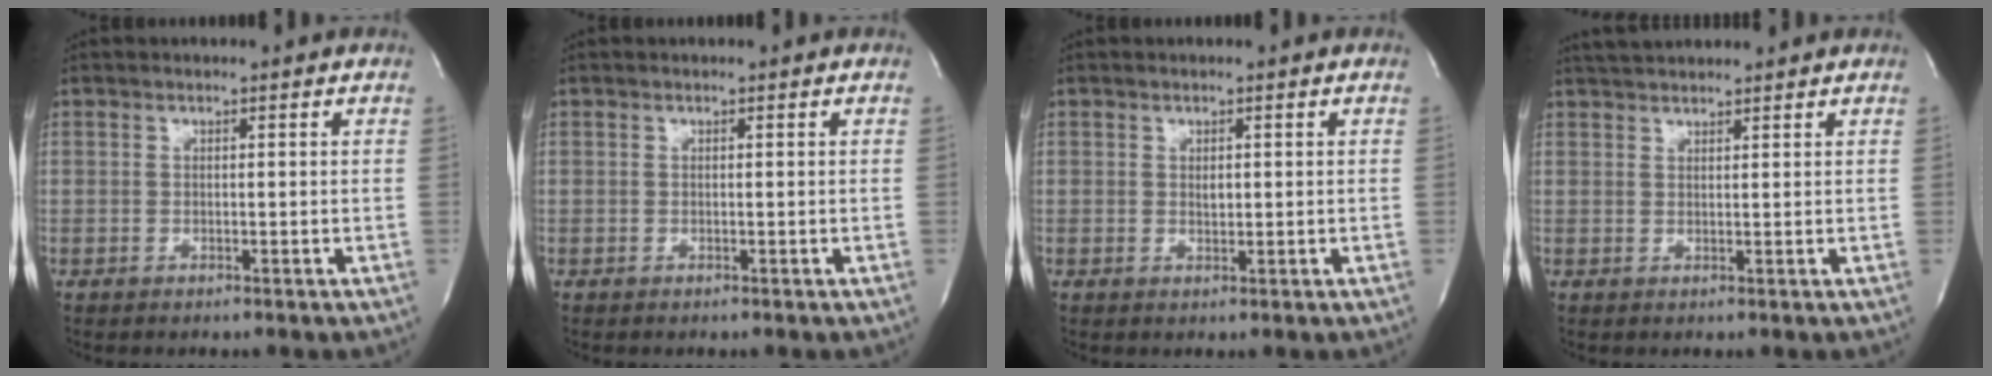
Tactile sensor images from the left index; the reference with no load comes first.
{"total": 0.0}
{"total": 0.9, "force": [0.0, 0.5, 0.7], "torque": [-0.011, -0.007, 0.001]}
{"total": 4.1, "force": [3.9, 0.3, 1.2], "torque": [-0.023, 0.028, 0.069]}